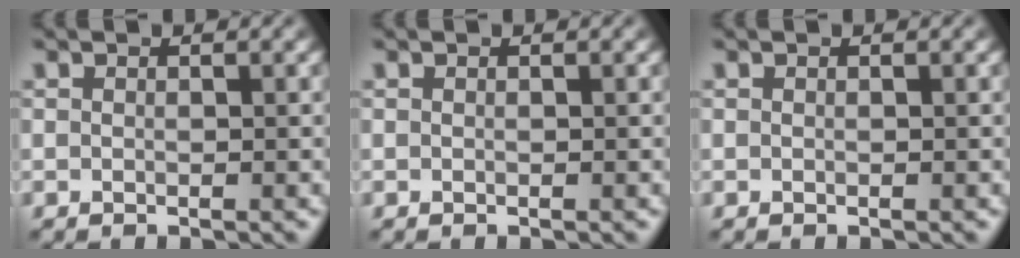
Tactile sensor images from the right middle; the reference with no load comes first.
{"total": 0.0}
{"total": 0.0}